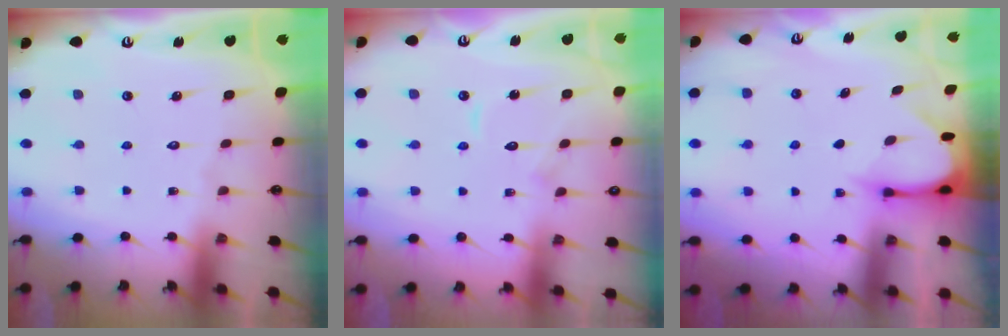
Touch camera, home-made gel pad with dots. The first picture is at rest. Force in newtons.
{"total": 6.8, "press": 6.7, "slide": 0.7}
{"total": 3.5, "press": 3.5, "slide": 0.2}